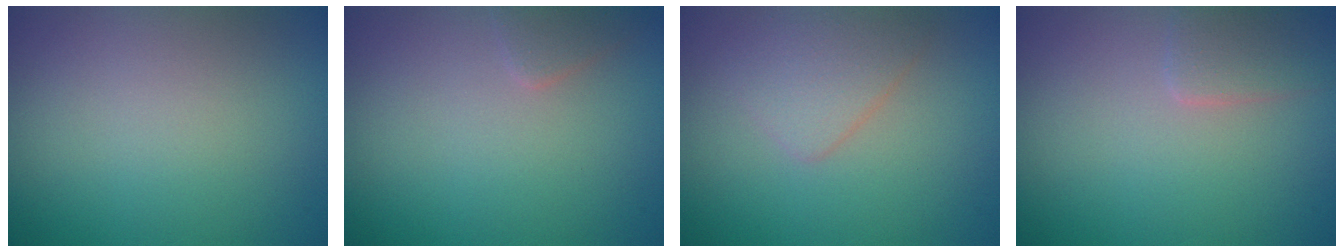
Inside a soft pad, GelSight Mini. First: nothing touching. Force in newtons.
{"total": 1.2, "press": 1.2, "slide": 0.1}
{"total": 2.2, "press": 2.2, "slide": 0.0}
{"total": 2.1, "press": 2.1, "slide": 0.1}